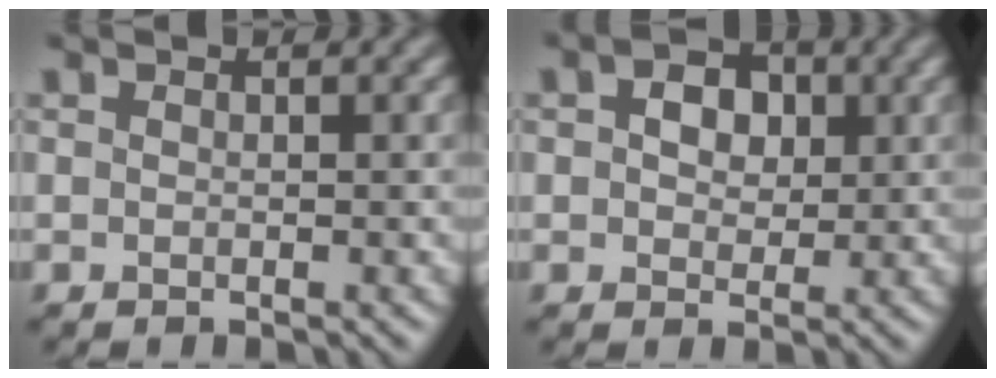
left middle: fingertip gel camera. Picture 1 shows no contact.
{"total": 3.8, "force": [1.1, 2.7, 2.4], "torque": [-0.034, 0.004, 0.007]}